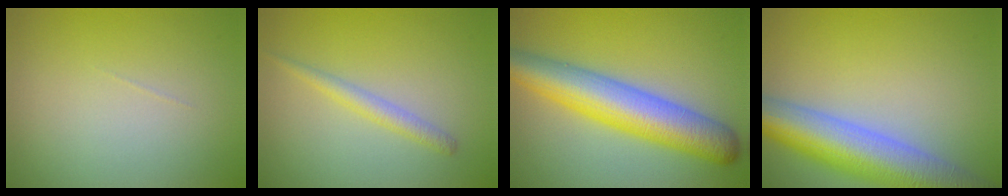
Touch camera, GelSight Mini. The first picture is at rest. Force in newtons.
{"total": 1.7, "press": 1.7, "slide": 0.1}
{"total": 8.5, "press": 8.4, "slide": 0.2}
{"total": 10.0, "press": 10.0, "slide": 0.6}